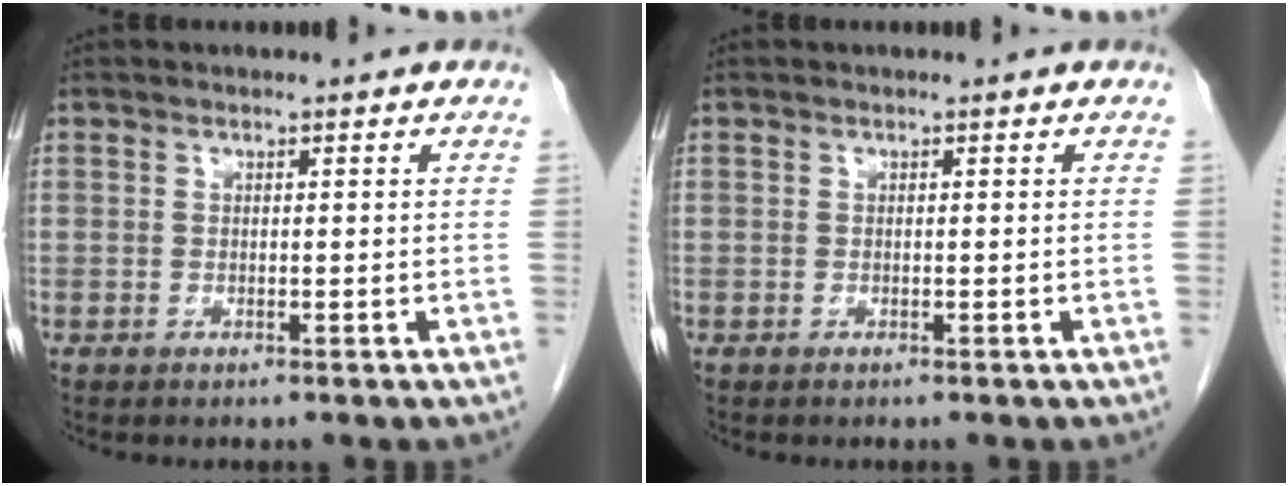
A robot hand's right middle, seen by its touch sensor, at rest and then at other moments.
{"total": 0.0}